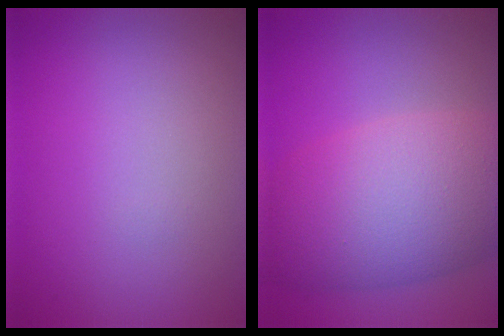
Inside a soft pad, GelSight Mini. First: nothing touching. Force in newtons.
{"total": 10.1, "press": 10.1, "slide": 0.4}